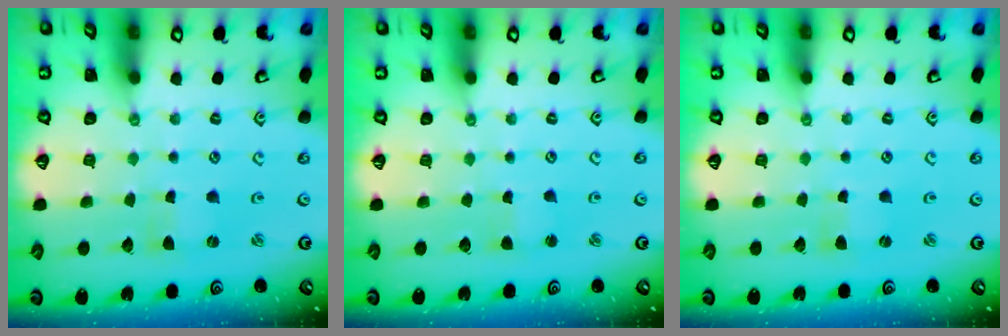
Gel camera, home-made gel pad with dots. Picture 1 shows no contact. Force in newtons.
{"total": 2.0, "press": 2.0, "slide": 0.3}
{"total": 0.0}